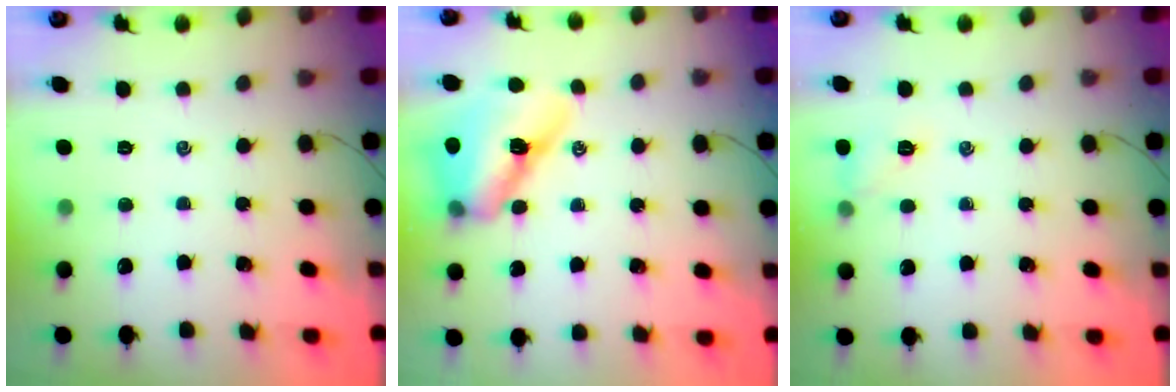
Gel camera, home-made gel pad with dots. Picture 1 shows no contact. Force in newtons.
{"total": 14.5, "press": 13.8, "slide": 4.3}
{"total": 7.0, "press": 6.9, "slide": 1.1}